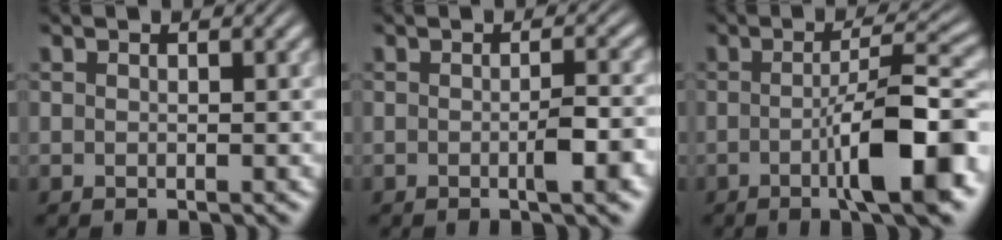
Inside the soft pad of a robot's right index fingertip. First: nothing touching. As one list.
[{"total": 2.1, "force": [-0.7, 0.3, 1.9], "torque": [-0.022, 0.007, -0.018]}, {"total": 7.6, "force": [-2.4, 1.3, 7.1], "torque": [-0.099, 0.006, -0.042]}]